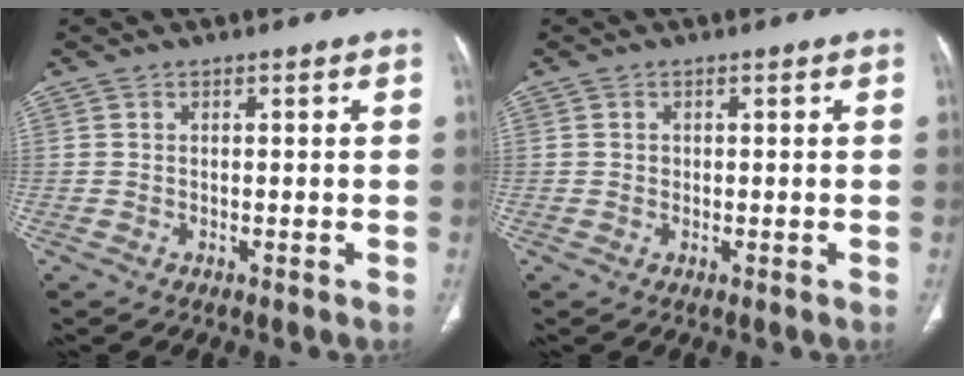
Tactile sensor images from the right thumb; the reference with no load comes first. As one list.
[{"total": 0.8, "force": [0.1, 0.7, 0.3], "torque": [-0.002, 0.002, 0.003]}]